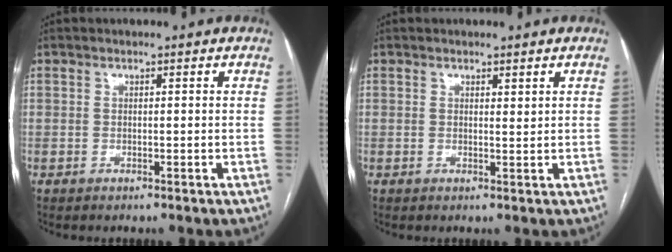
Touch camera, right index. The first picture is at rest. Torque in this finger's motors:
{"motor_torque": [-0.10, 0.57, -0.01, 0.00]}